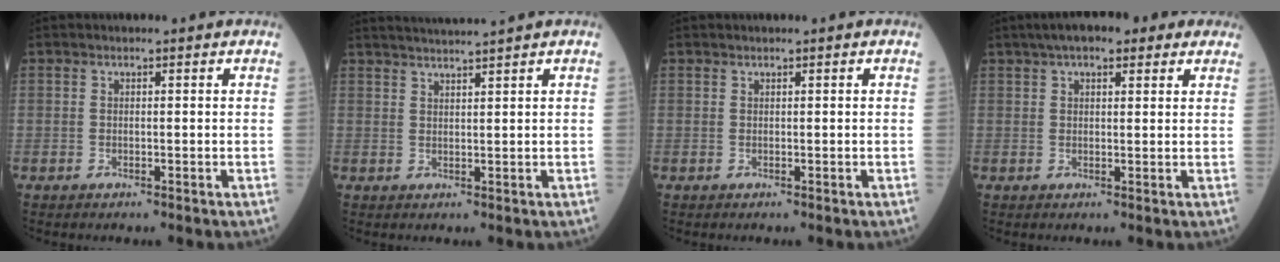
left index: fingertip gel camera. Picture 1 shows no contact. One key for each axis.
{"total": 5.6, "fx": 5.2, "fy": -1.3, "fz": 1.8, "tx": -0.029, "ty": 0.017, "tz": 0.088}
{"total": 0.0}
{"total": 9.0, "fx": 6.3, "fy": 3.1, "fz": 5.6, "tx": -0.079, "ty": 0.043, "tz": 0.094}